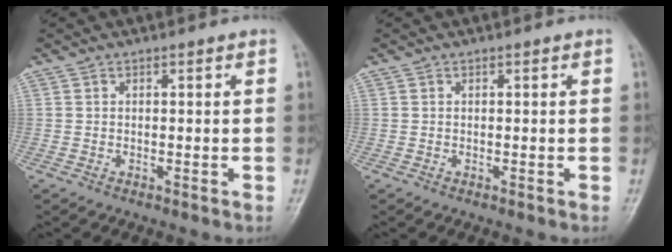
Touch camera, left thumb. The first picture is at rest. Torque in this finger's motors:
{"motor_torque": [0.00, 0.00, 0.01, -0.01, 0.00]}